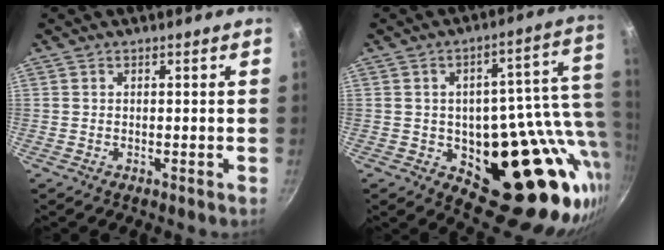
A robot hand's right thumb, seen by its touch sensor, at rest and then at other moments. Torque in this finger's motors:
{"motor_torque": [-0.01, 1.25, 1.84, -0.93, 0.13]}